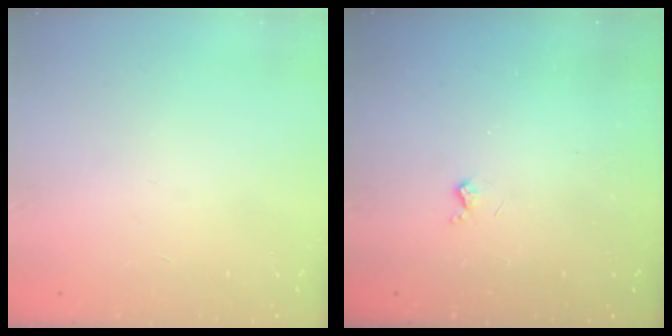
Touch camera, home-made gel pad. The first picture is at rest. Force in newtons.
{"total": 2.6, "press": 2.6, "slide": 0.5}